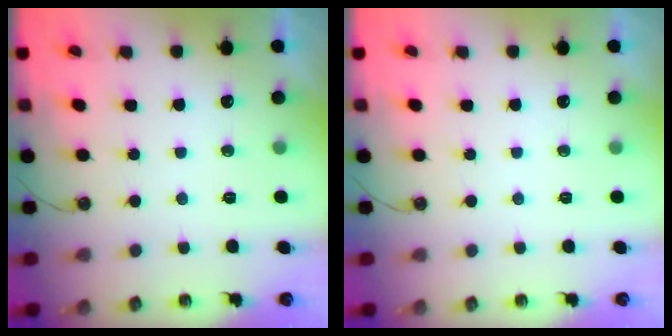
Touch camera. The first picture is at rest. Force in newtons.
{"total": 0.0}